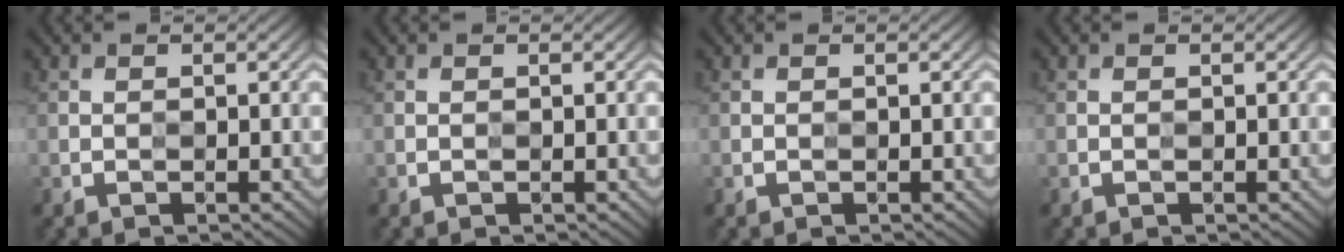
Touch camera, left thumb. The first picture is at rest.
{"total": 0.0}
{"total": 0.0}
{"total": 0.0}